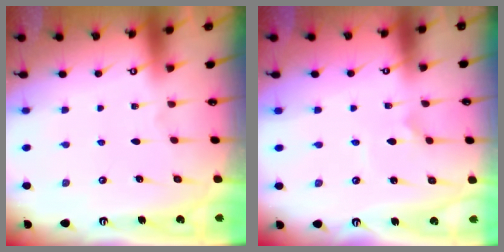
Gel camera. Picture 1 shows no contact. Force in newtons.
{"total": 2.1, "press": 2.1, "slide": 0.1}